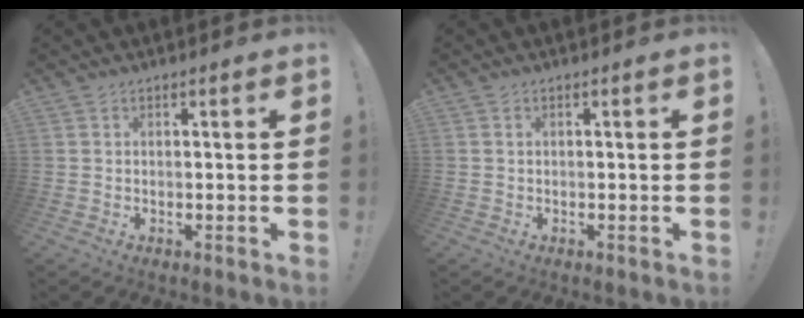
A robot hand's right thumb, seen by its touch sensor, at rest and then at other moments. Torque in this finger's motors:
{"motor_torque": [0.70, -1.86, -0.30, -0.35, -0.01]}